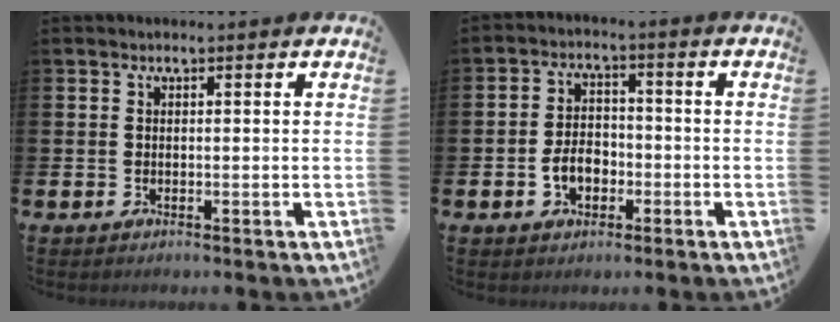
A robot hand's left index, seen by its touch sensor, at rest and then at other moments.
{"total": 4.5, "force": [-1.5, 3.1, 2.9], "torque": [-0.041, 0.003, -0.032]}